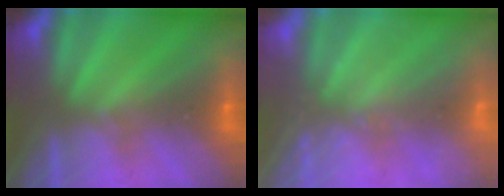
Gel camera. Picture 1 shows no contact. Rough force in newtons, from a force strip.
{"total": 2.5}